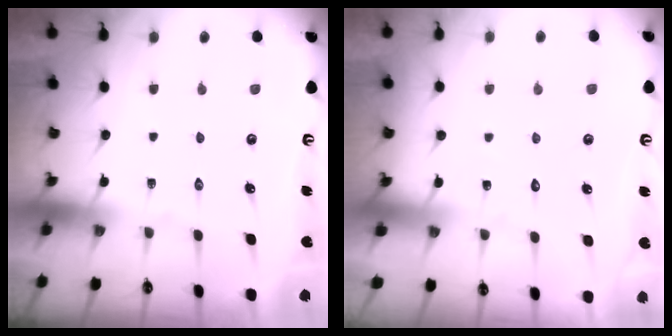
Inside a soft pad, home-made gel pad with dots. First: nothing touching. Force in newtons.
{"total": 5.1, "press": 5.1, "slide": 0.6}